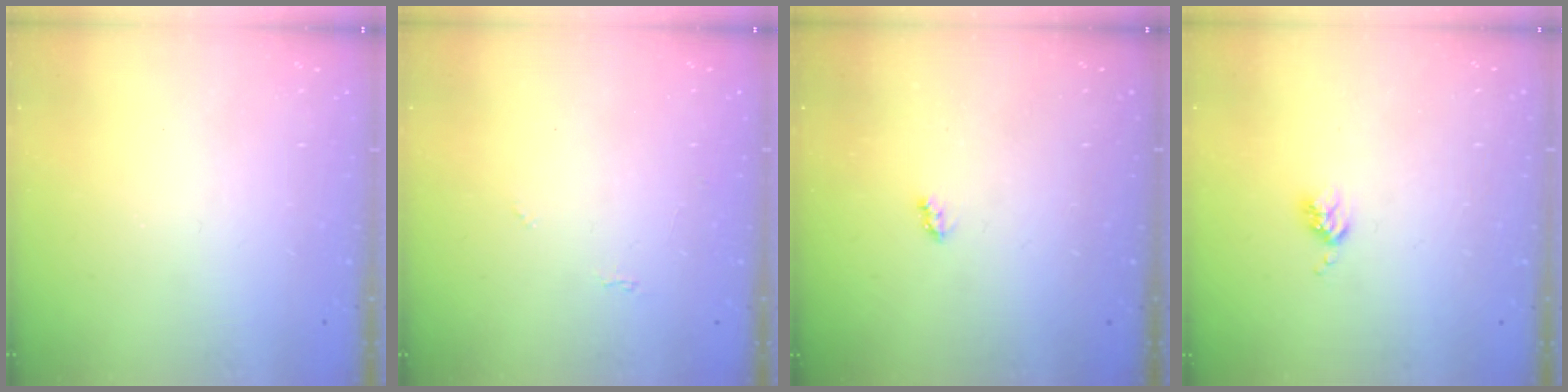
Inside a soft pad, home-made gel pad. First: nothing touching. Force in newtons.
{"total": 4.1, "press": 4.1, "slide": 0.5}
{"total": 2.7, "press": 2.7, "slide": 0.4}
{"total": 4.6, "press": 4.5, "slide": 0.6}